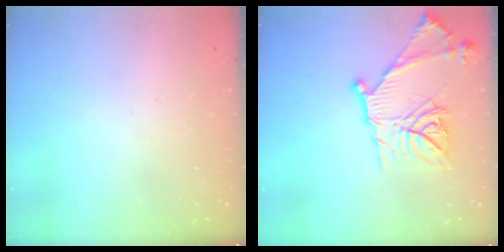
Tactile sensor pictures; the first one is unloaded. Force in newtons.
{"total": 17.4, "press": 17.4, "slide": 0.5}